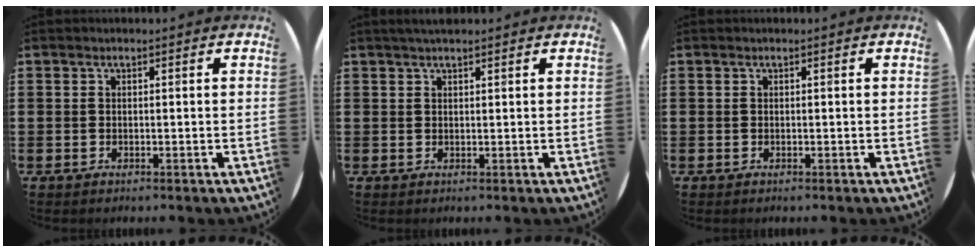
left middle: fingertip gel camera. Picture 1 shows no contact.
{"total": 1.4, "force": [1.2, 0.1, 0.6], "torque": [-0.013, 0.004, 0.022]}
{"total": 0.0}